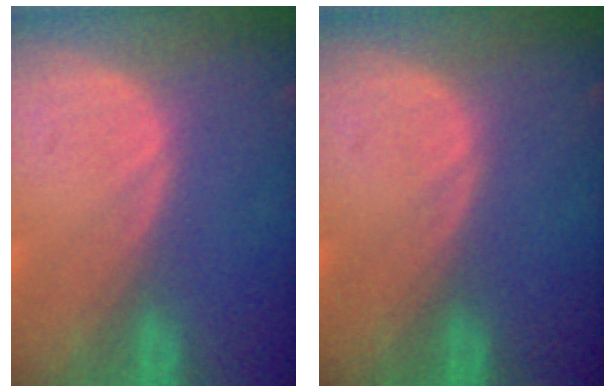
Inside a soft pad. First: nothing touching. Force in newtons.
{"total": 0.0}